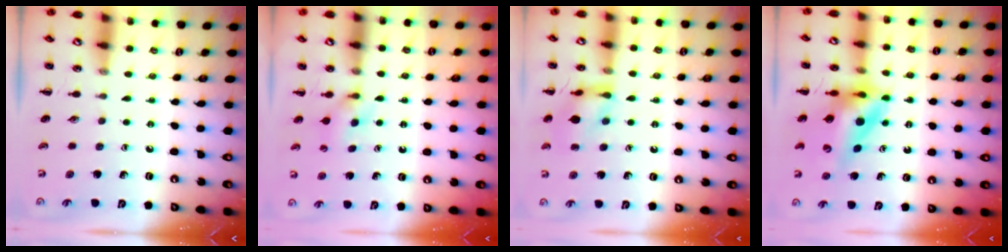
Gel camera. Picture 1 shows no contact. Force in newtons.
{"total": 5.0, "press": 4.7, "slide": 1.5}
{"total": 11.7, "press": 11.7, "slide": 0.9}
{"total": 12.0, "press": 11.4, "slide": 3.7}